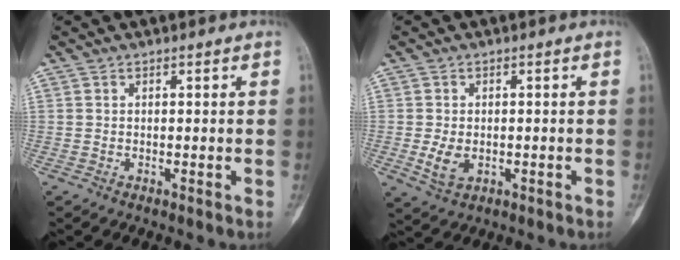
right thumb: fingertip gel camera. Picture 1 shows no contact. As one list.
[{"total": 4.3, "force": [-0.8, 2.9, 3.1], "torque": [-0.058, -0.004, -0.008]}]